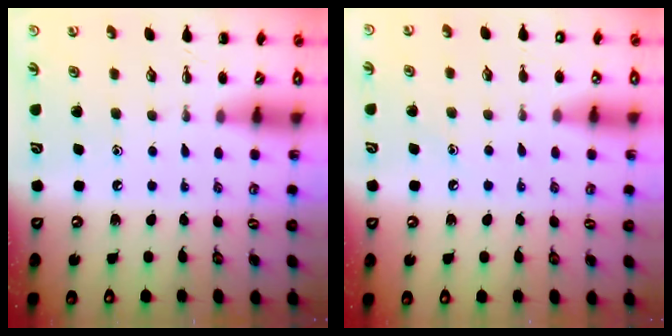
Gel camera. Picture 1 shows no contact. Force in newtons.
{"total": 5.7, "press": 5.4, "slide": 1.6}